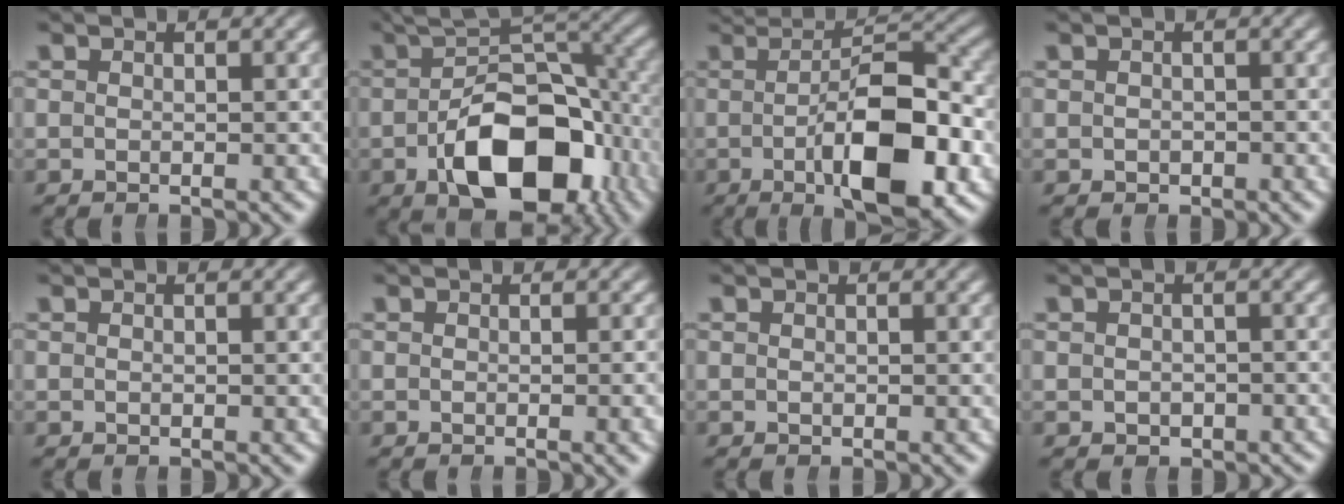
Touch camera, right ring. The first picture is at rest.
{"total": 14.1, "force": [-4.0, 7.4, 11.3], "torque": [-0.165, -0.027, -0.046]}
{"total": 10.1, "force": [-1.6, 2.5, 9.7], "torque": [-0.121, 0.002, -0.021]}
{"total": 1.1, "force": [-0.6, 1.0, 0.0], "torque": [0.002, -0.010, -0.001]}
{"total": 0.0}
{"total": 0.6, "force": [0.0, -0.4, 0.5], "torque": [-0.004, 0.007, -0.002]}
{"total": 0.0}
{"total": 2.1, "force": [-1.3, 1.7, 0.3], "torque": [0.005, -0.016, -0.009]}